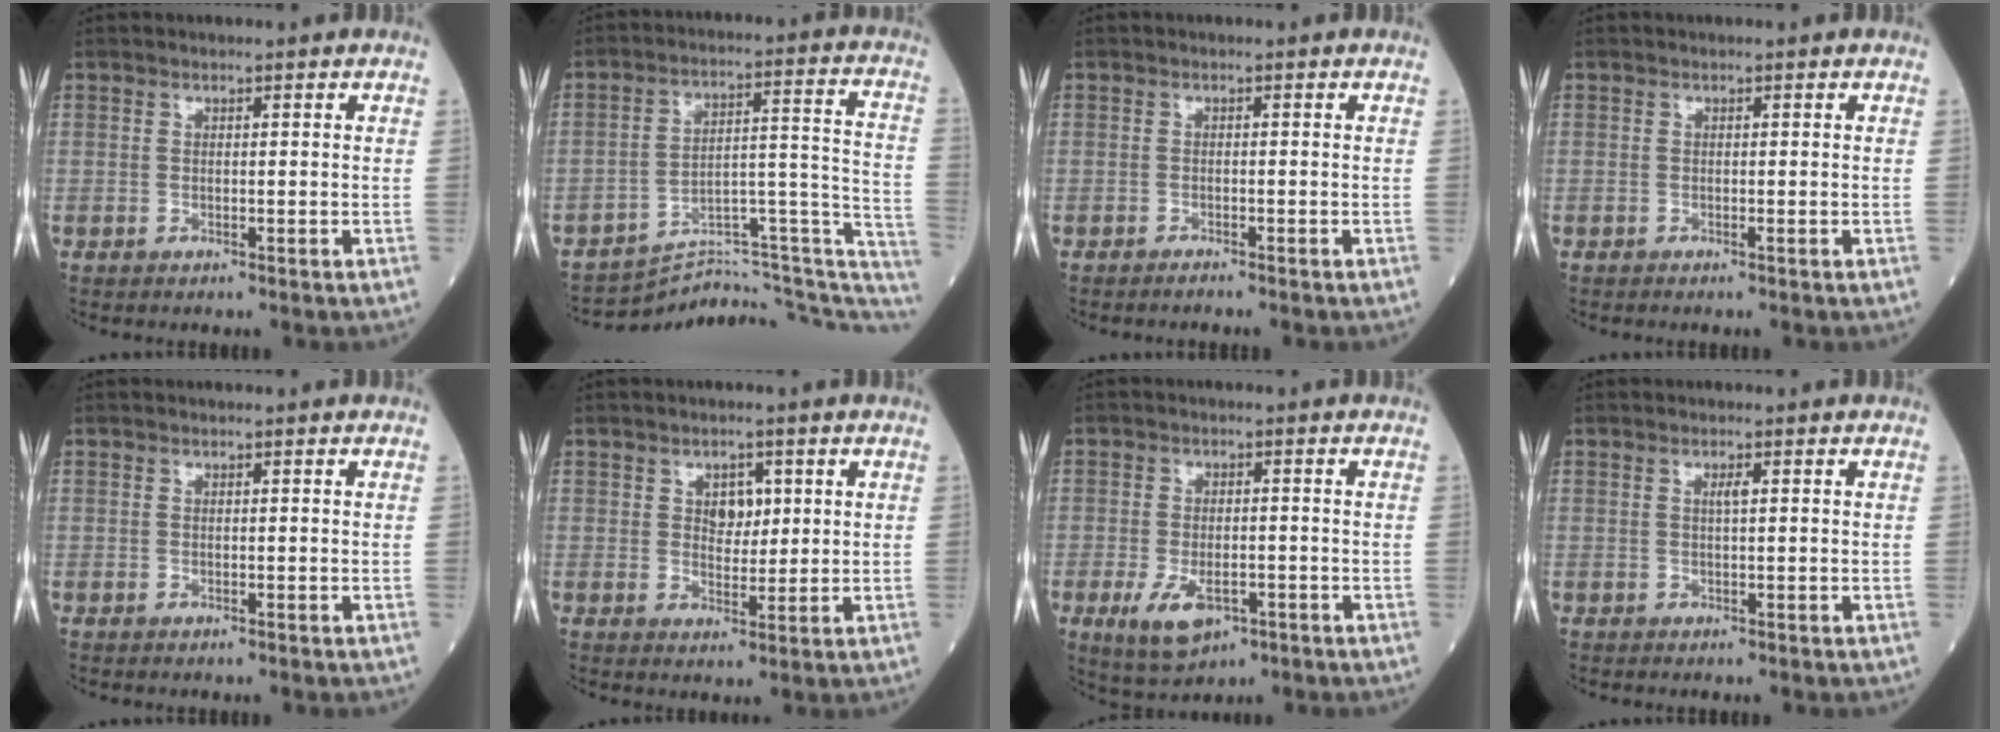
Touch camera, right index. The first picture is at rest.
{"total": 17.7, "force": [-16.6, 3.8, 5.0], "torque": [-0.026, 0.081, -0.222]}
{"total": 1.1, "force": [-1.1, -0.1, 0.3], "torque": [-0.006, 0.001, -0.017]}
{"total": 0.0}
{"total": 0.0}
{"total": 3.7, "force": [1.3, 2.4, 2.5], "torque": [-0.033, 0.002, 0.022]}
{"total": 6.9, "force": [-3.0, 3.4, 5.2], "torque": [-0.099, -0.010, -0.041]}
{"total": 1.1, "force": [0.4, 0.1, 1.0], "torque": [-0.023, 0.001, 0.006]}